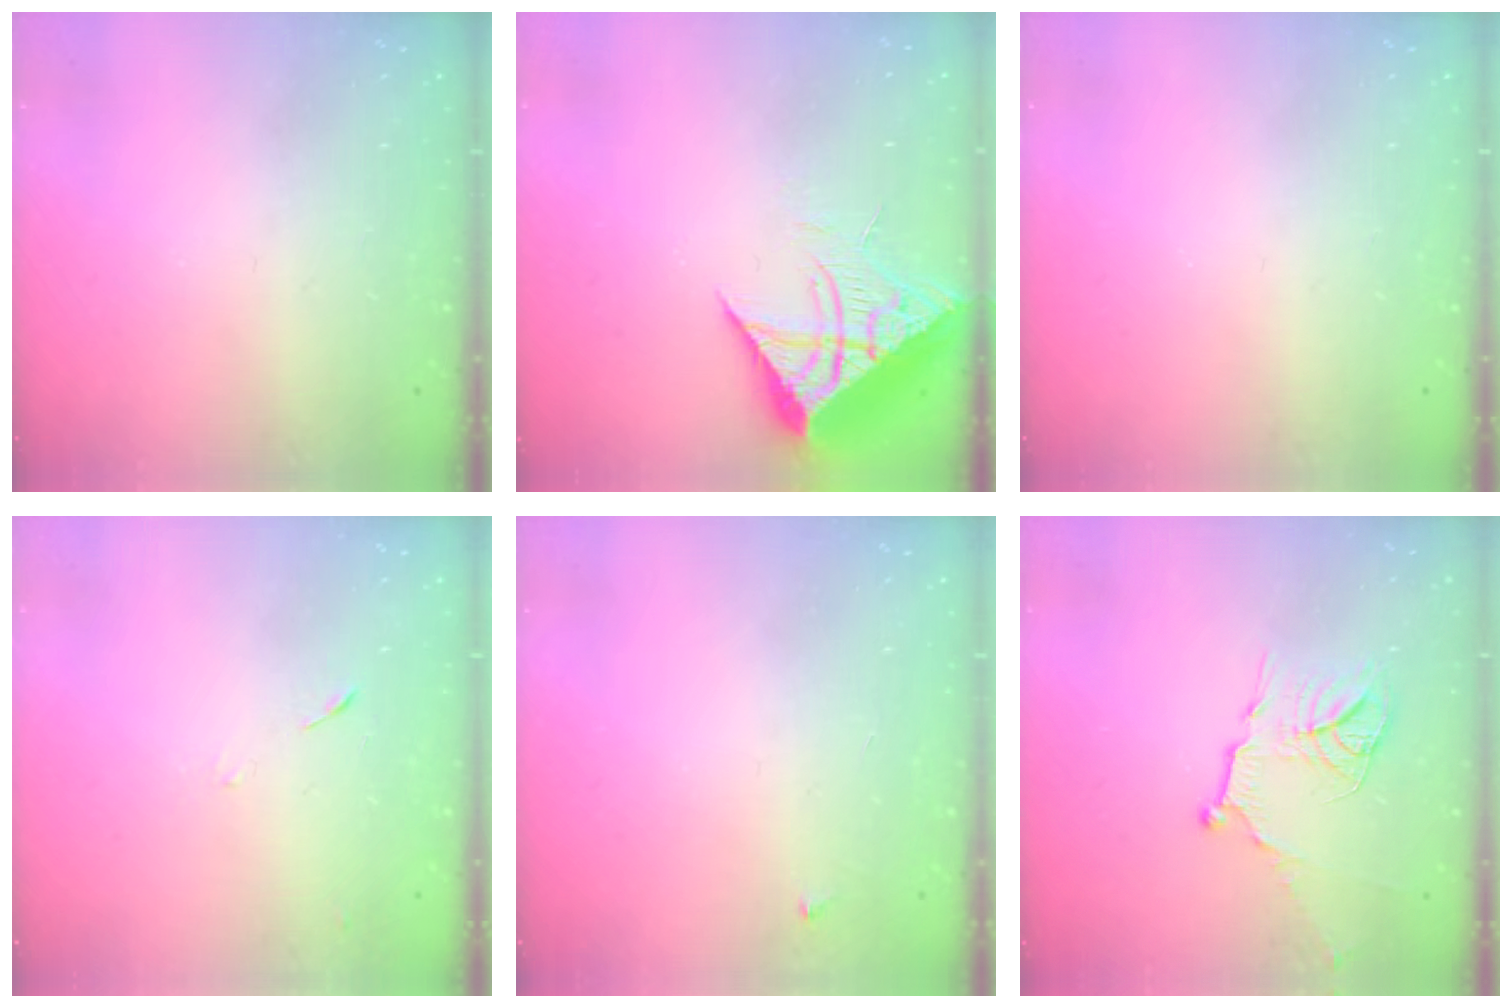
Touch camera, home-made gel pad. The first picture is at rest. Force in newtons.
{"total": 11.8, "press": 11.7, "slide": 1.2}
{"total": 0.0}
{"total": 6.3, "press": 6.2, "slide": 0.6}
{"total": 3.2, "press": 3.2, "slide": 0.5}
{"total": 14.1, "press": 14.1, "slide": 1.4}